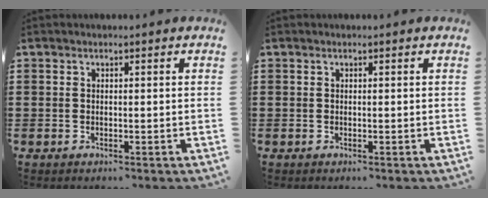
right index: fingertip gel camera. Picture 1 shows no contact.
{"total": 0.0}